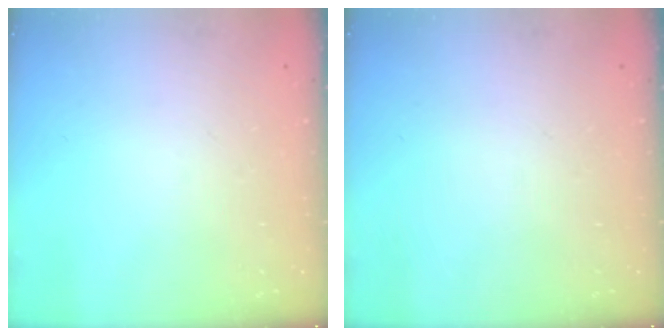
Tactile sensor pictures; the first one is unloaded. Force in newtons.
{"total": 0.0}